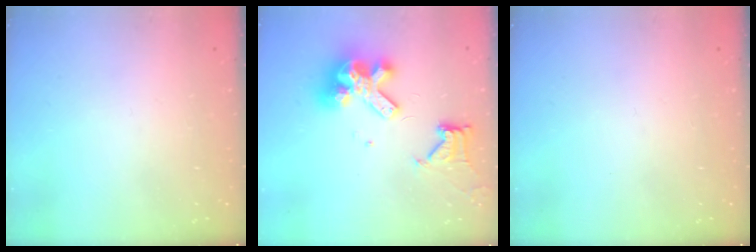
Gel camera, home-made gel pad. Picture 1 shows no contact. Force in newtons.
{"total": 13.4, "press": 13.3, "slide": 1.6}
{"total": 0.0}